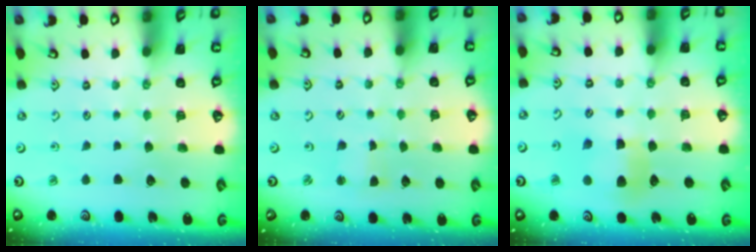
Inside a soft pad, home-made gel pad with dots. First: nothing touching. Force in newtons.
{"total": 1.9, "press": 1.9, "slide": 0.3}
{"total": 6.7, "press": 6.7, "slide": 0.6}